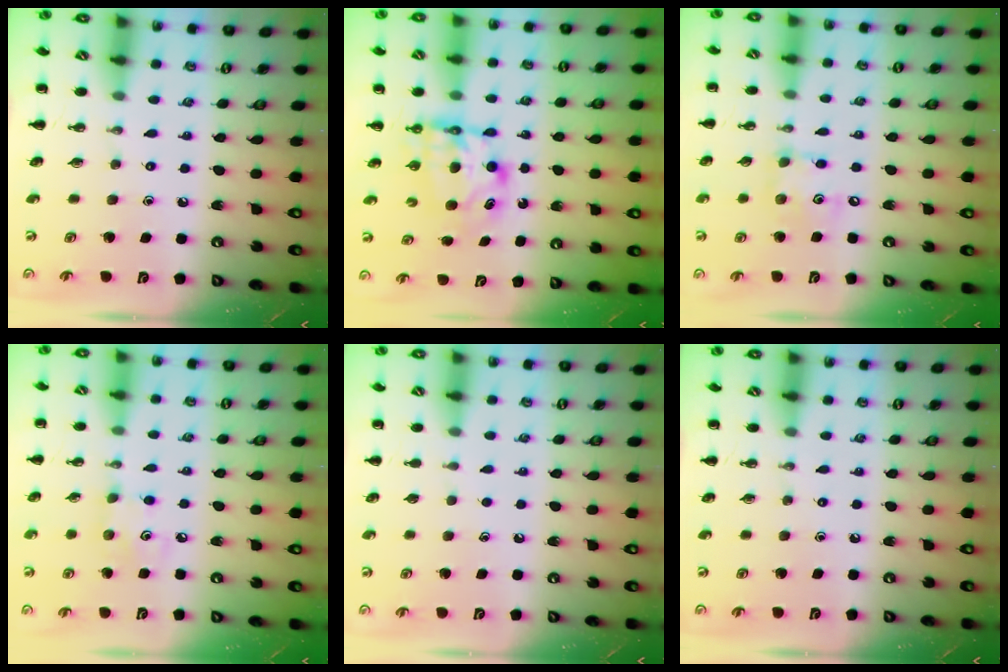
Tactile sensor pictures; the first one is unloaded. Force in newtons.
{"total": 6.0, "press": 6.0, "slide": 0.4}
{"total": 6.5, "press": 6.5, "slide": 1.1}
{"total": 5.4, "press": 5.3, "slide": 1.1}
{"total": 0.8, "press": 0.8, "slide": 0.1}
{"total": 0.0}